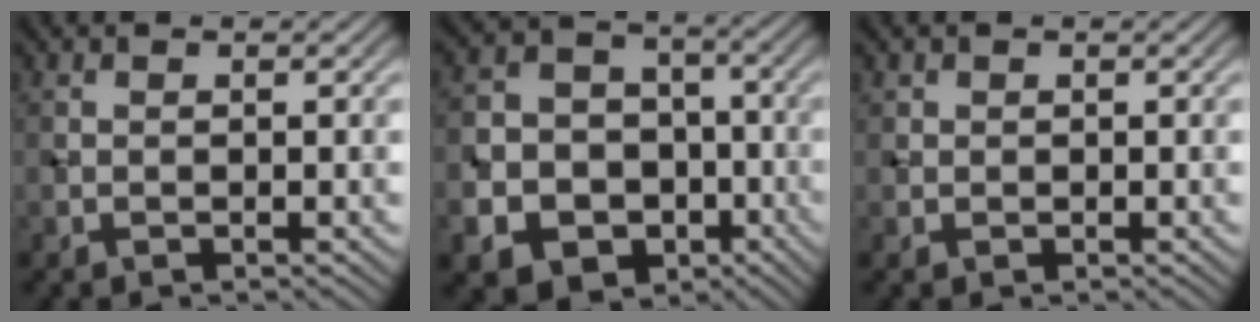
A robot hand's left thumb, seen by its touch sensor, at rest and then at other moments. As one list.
[{"total": 14.9, "force": [-6.2, 12.6, 5.0], "torque": [-0.138, -0.046, -0.114]}, {"total": 1.3, "force": [0.3, 1.2, 0.1], "torque": [0.001, -0.005, 0.005]}]